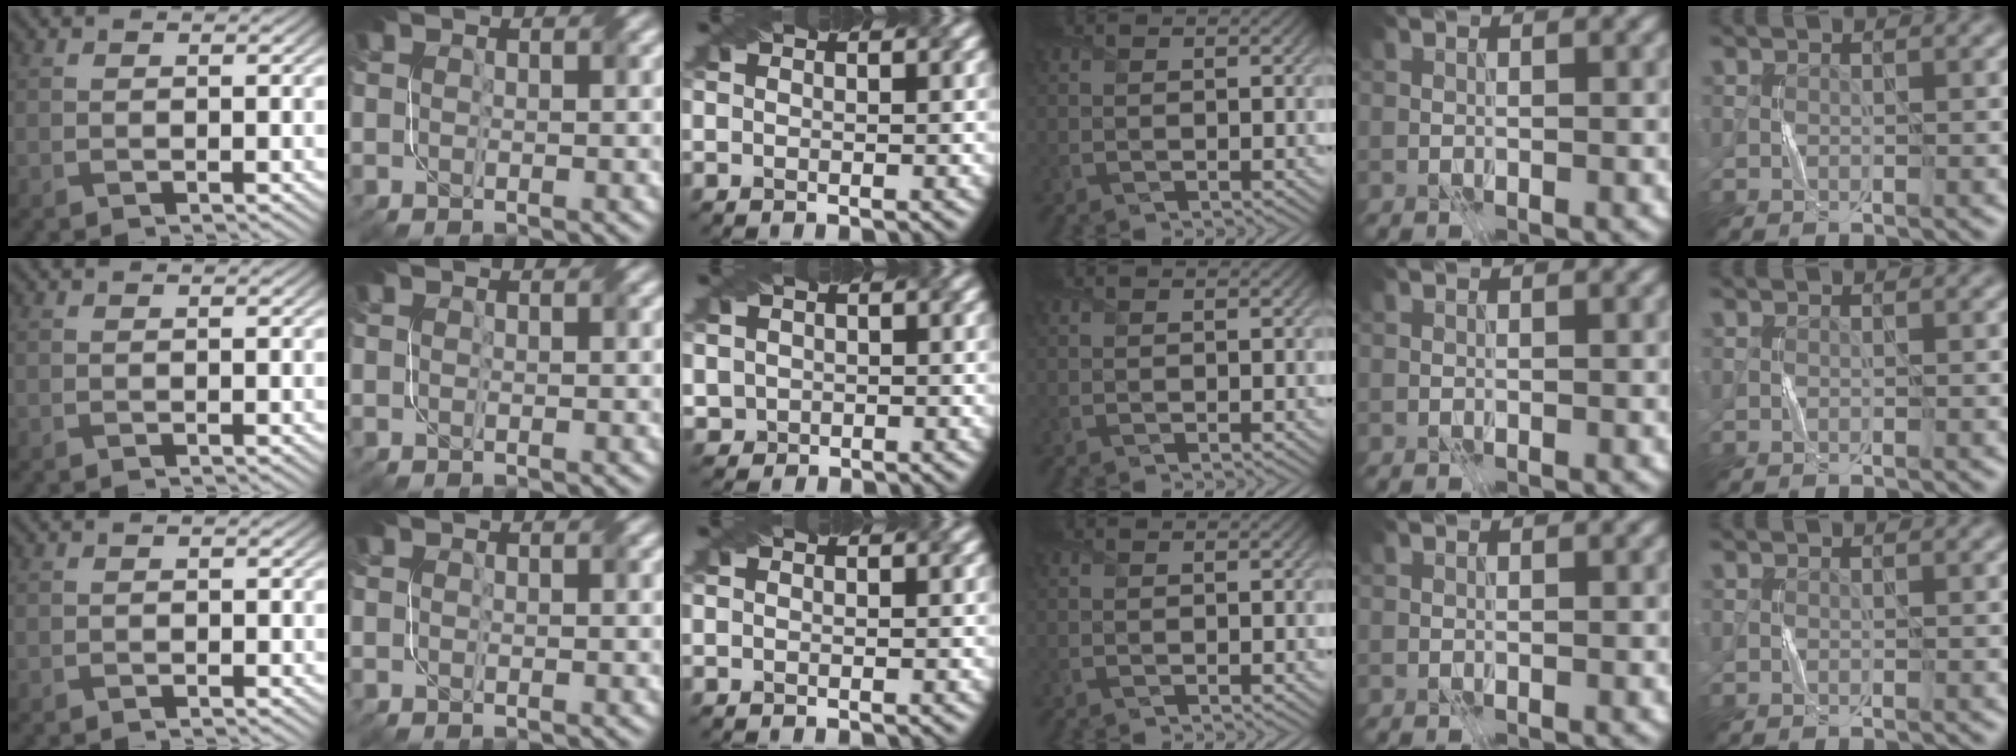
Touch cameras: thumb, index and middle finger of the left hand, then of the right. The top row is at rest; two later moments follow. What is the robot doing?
{"motion": "fold", "object": "paper"}